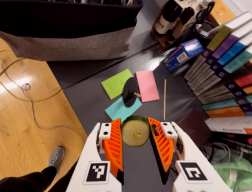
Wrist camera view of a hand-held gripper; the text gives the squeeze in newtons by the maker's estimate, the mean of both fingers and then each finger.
{"total": 10.4, "left": 11.0, "right": 9.7}